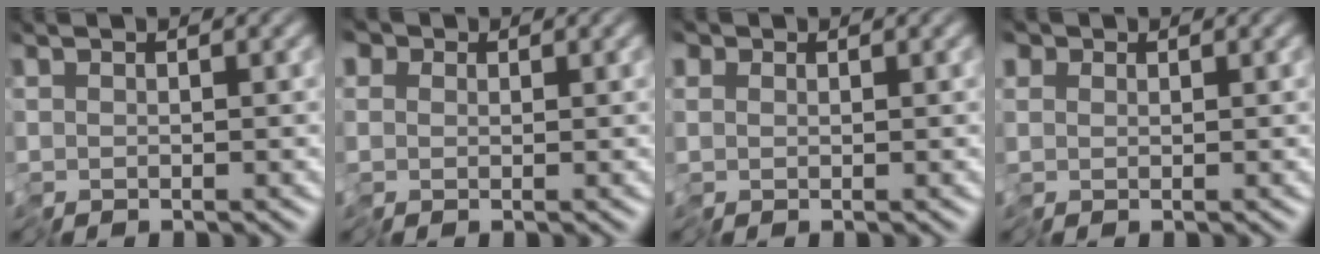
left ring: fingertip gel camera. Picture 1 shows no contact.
{"total": 1.5, "force": [0.0, 1.5, 0.3], "torque": [-0.007, 0.001, -0.007]}
{"total": 0.7, "force": [-0.2, 0.7, -0.2], "torque": [0.004, 0.000, -0.006]}
{"total": 1.0, "force": [-0.2, 0.9, 0.0], "torque": [0.001, 0.000, -0.007]}